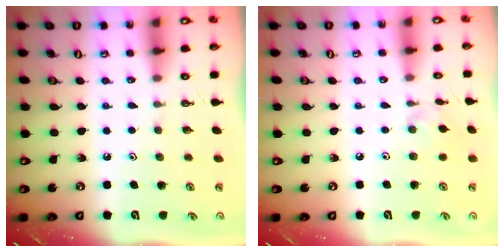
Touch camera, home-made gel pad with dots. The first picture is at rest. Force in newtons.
{"total": 2.6, "press": 2.6, "slide": 0.5}